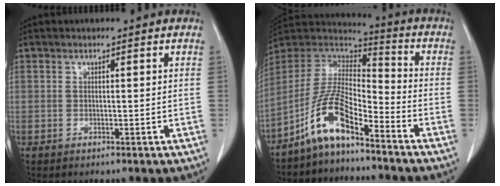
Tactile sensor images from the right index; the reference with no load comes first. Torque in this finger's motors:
{"motor_torque": [0.31, -0.25, 0.05, -0.04]}